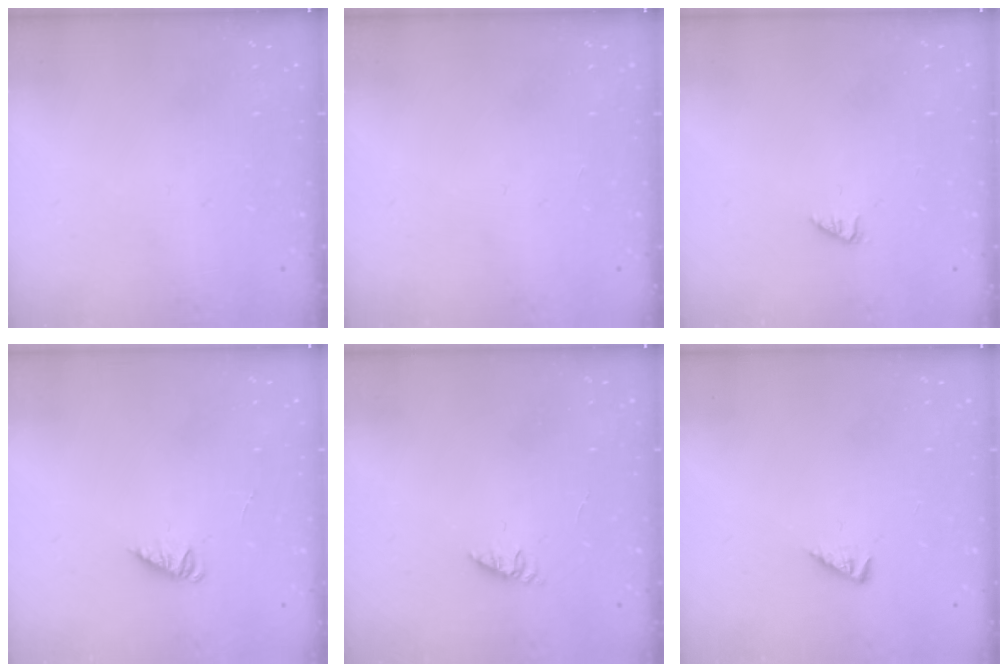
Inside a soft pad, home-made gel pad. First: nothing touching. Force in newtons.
{"total": 0.0}
{"total": 0.7, "press": 0.7, "slide": 0.2}
{"total": 1.1, "press": 1.1, "slide": 0.2}
{"total": 1.6, "press": 1.6, "slide": 0.4}
{"total": 1.4, "press": 1.4, "slide": 0.5}